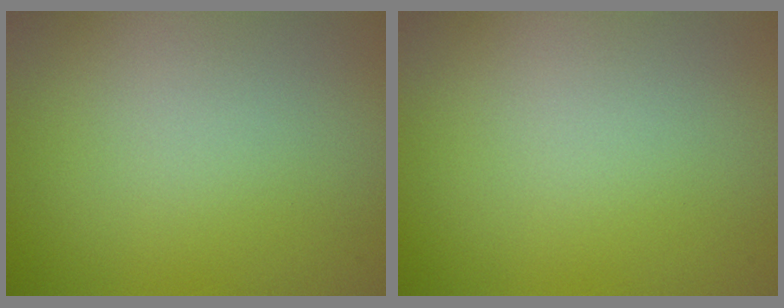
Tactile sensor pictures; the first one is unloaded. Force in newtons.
{"total": 0.0}